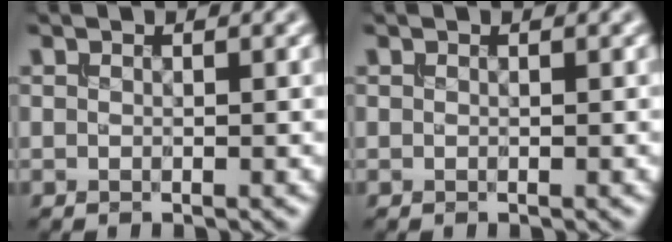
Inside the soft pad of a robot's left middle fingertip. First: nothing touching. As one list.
[{"total": 0.0}]